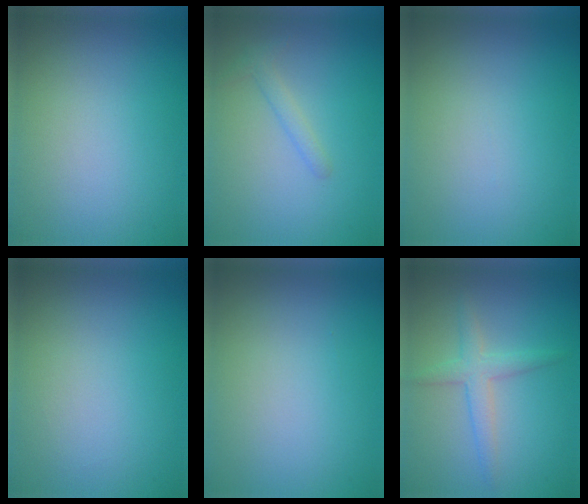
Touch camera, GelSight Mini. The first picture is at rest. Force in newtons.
{"total": 1.3, "press": 1.3, "slide": 0.1}
{"total": 0.0}
{"total": 0.0}
{"total": 0.0}
{"total": 2.5, "press": 2.5, "slide": 0.0}